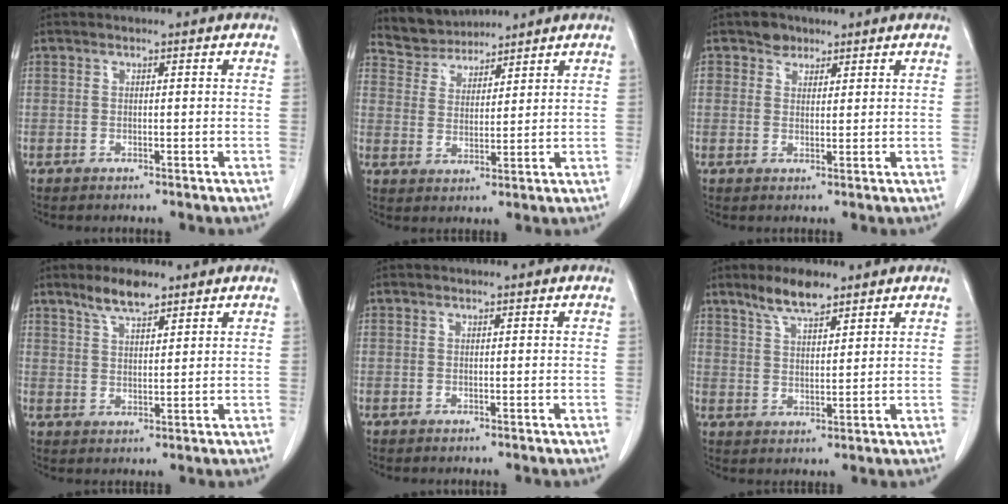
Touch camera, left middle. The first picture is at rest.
{"total": 5.3, "force": [5.1, 1.3, -0.7], "torque": [0.007, 0.017, 0.103]}
{"total": 2.3, "force": [1.6, 1.6, 0.2], "torque": [0.000, 0.000, 0.023]}
{"total": 5.1, "force": [4.0, 1.2, 3.0], "torque": [-0.061, 0.002, 0.075]}
{"total": 0.0}
{"total": 6.1, "force": [4.7, 1.4, 3.6], "torque": [-0.072, 0.003, 0.089]}